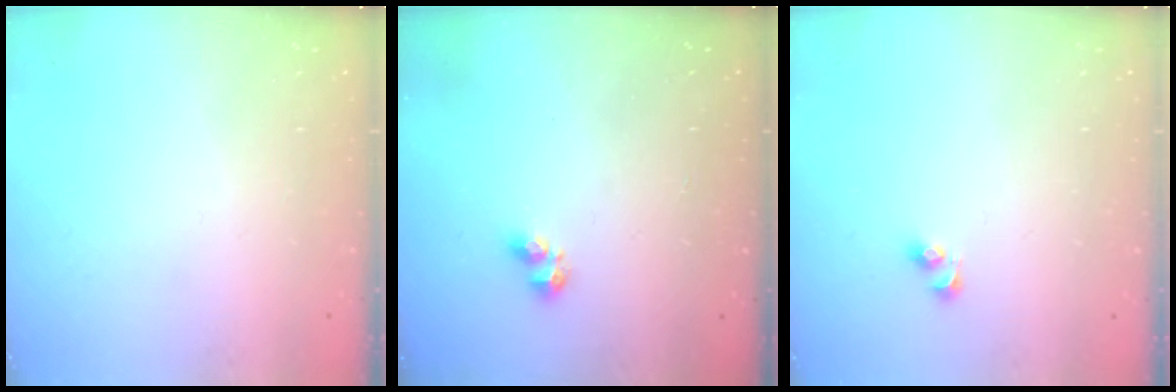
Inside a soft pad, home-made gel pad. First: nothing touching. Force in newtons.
{"total": 1.8, "press": 1.7, "slide": 0.5}
{"total": 2.7, "press": 2.5, "slide": 1.2}